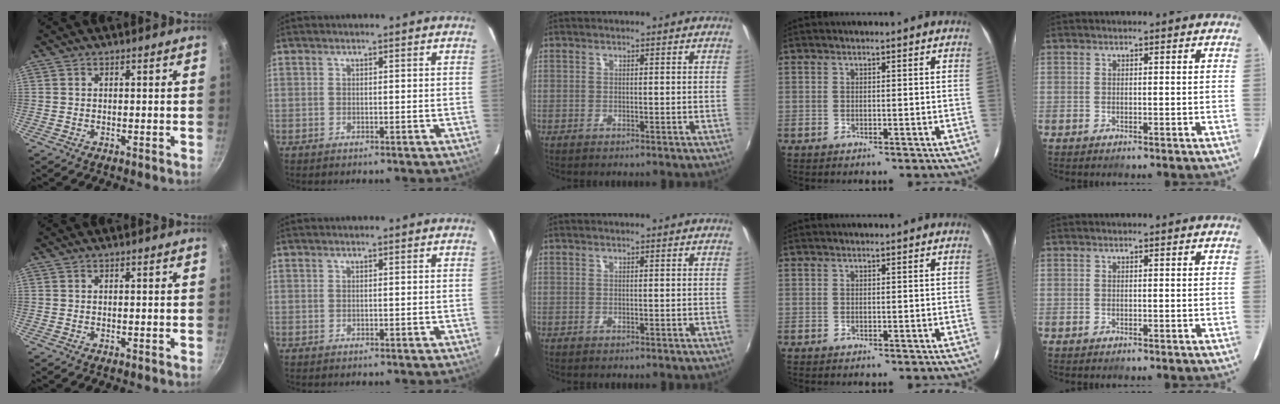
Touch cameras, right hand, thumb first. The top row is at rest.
{}